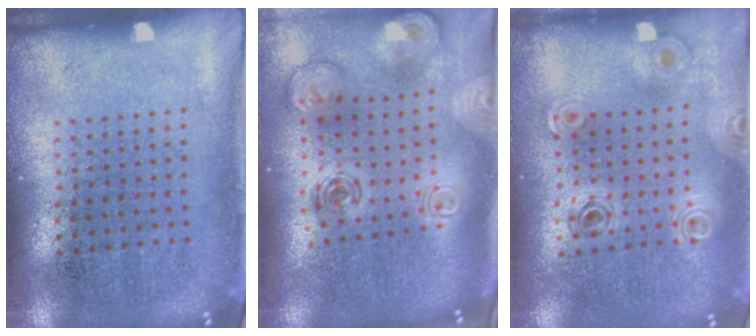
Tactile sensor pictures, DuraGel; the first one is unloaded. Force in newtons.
{"total": 2.8, "press": 2.0, "slide": 2.0}
{"total": 0.8, "press": 0.8, "slide": 0.1}